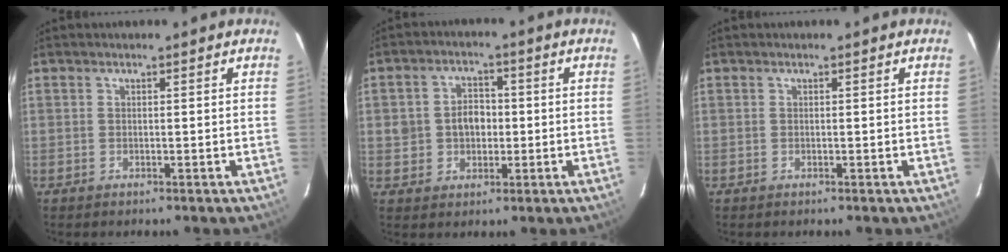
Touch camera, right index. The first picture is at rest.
{"total": 5.8, "force": [-0.2, 4.9, 3.1], "torque": [-0.059, 0.016, 0.004]}
{"total": 0.0}